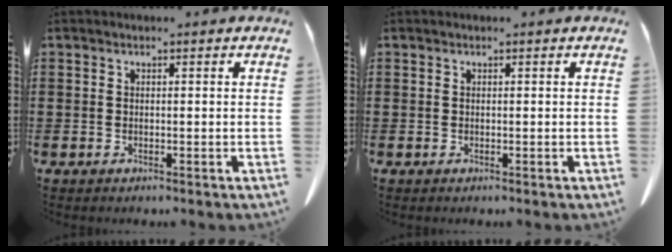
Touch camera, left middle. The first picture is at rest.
{"total": 0.0}